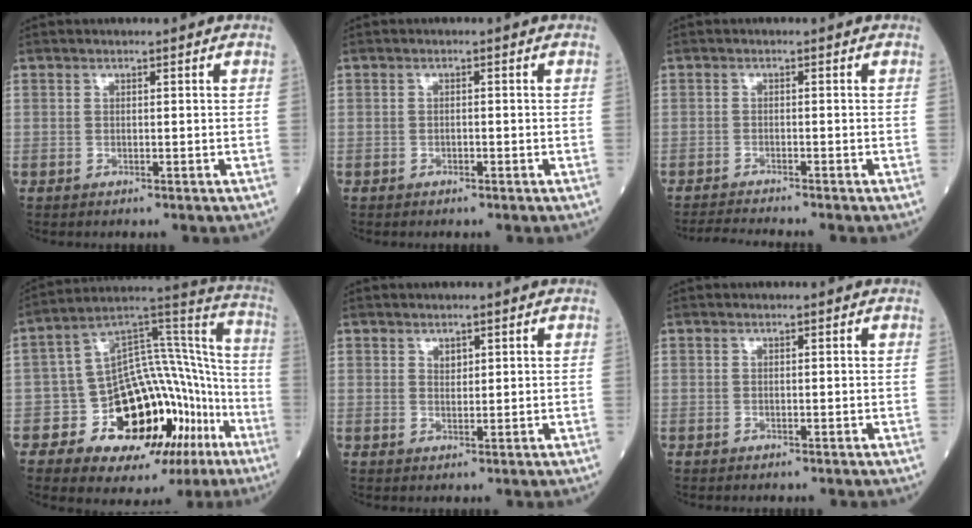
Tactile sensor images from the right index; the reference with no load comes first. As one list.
[{"total": 0.7, "force": [-0.3, 0.4, 0.5], "torque": [-0.007, 0.001, -0.005]}, {"total": 4.0, "force": [-3.7, -1.2, 1.0], "torque": [-0.022, -0.019, -0.062]}, {"total": 21.3, "force": [-9.9, 11.5, 15.0], "torque": [-0.183, 0.072, -0.140]}, {"total": 1.2, "force": [0.8, 0.7, 0.6], "torque": [-0.011, -0.002, 0.014]}, {"total": 0.0}]